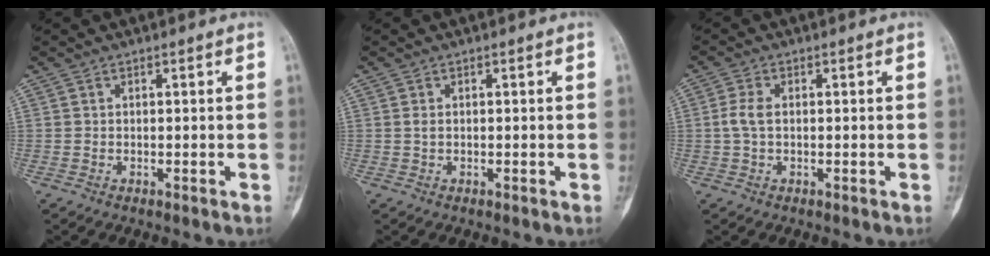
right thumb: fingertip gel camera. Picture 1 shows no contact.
{"total": 0.6, "force": [0.1, 0.4, 0.5], "torque": [-0.010, 0.000, 0.000]}
{"total": 3.2, "force": [0.1, 1.8, 2.6], "torque": [-0.066, 0.005, -0.002]}